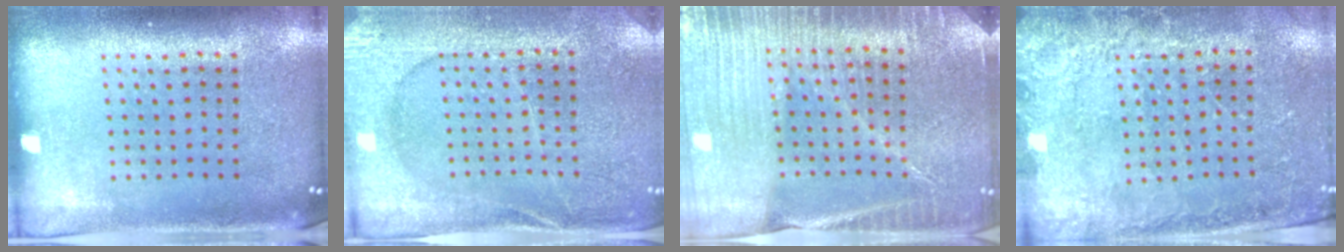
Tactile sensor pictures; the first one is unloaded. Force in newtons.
{"total": 2.9, "press": 2.9, "slide": 0.3}
{"total": 4.3, "press": 4.0, "slide": 1.6}
{"total": 2.5, "press": 2.4, "slide": 0.9}